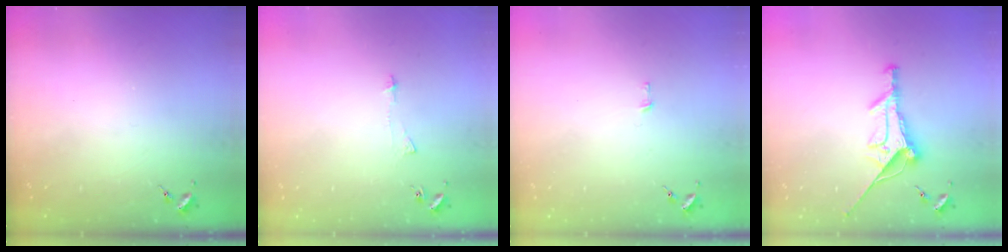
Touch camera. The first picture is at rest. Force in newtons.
{"total": 3.2, "press": 3.2, "slide": 0.2}
{"total": 3.5, "press": 3.5, "slide": 0.3}
{"total": 11.7, "press": 11.7, "slide": 0.8}